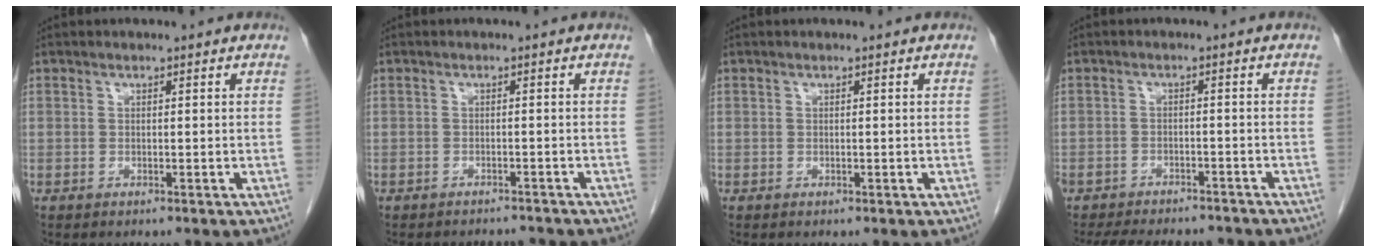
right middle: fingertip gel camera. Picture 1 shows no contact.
{"total": 2.8, "force": [-2.8, 0.5, -0.2], "torque": [0.006, -0.004, -0.039]}
{"total": 0.0}
{"total": 13.6, "force": [-12.0, 4.1, 4.8], "torque": [-0.096, 0.002, -0.156]}